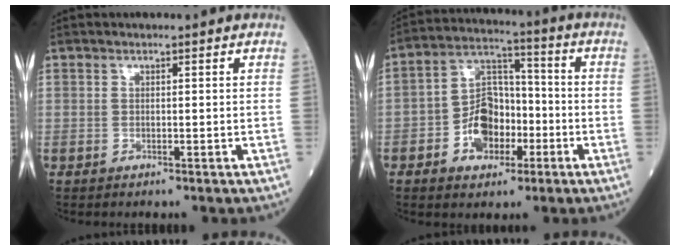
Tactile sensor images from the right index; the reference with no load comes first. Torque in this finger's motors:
{"motor_torque": [0.33, -0.23, 0.41, 0.12]}